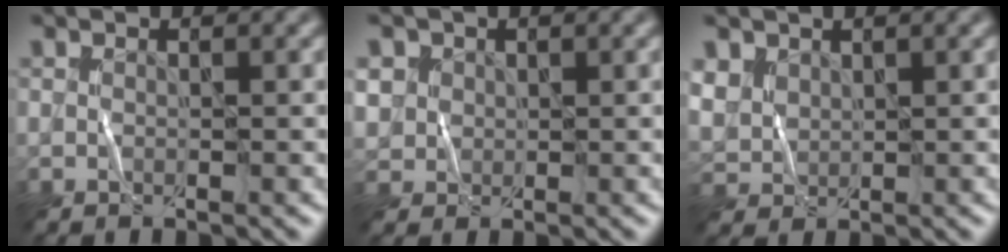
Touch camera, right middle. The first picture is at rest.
{"total": 2.7, "force": [1.0, 2.5, 0.3], "torque": [-0.028, 0.007, 0.016]}
{"total": 2.1, "force": [1.3, 1.6, 0.2], "torque": [-0.024, 0.000, 0.031]}